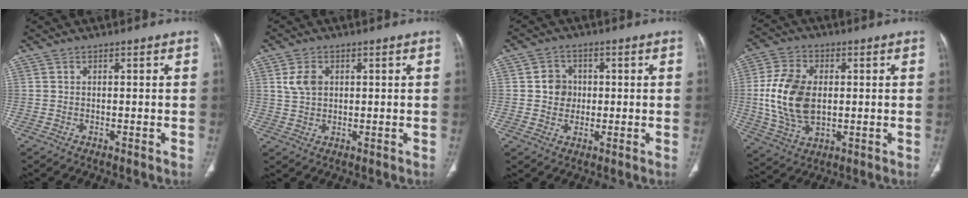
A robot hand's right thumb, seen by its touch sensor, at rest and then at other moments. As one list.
[{"total": 4.0, "force": [1.1, 2.9, 2.6], "torque": [-0.045, -0.002, 0.023]}, {"total": 5.0, "force": [0.3, 4.5, 2.0], "torque": [-0.008, 0.005, 0.004]}, {"total": 14.3, "force": [0.4, 9.1, 11.0], "torque": [-0.214, -0.002, 0.015]}]